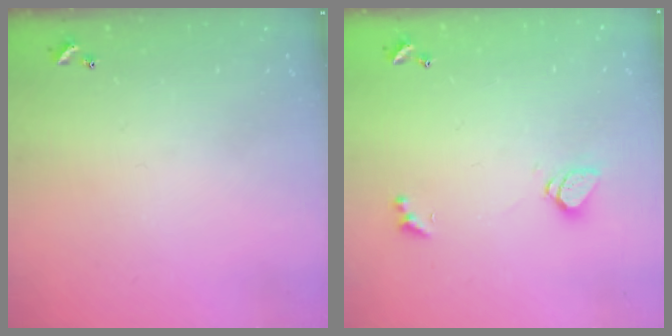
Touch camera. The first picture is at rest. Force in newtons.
{"total": 1.6, "press": 1.6, "slide": 0.5}